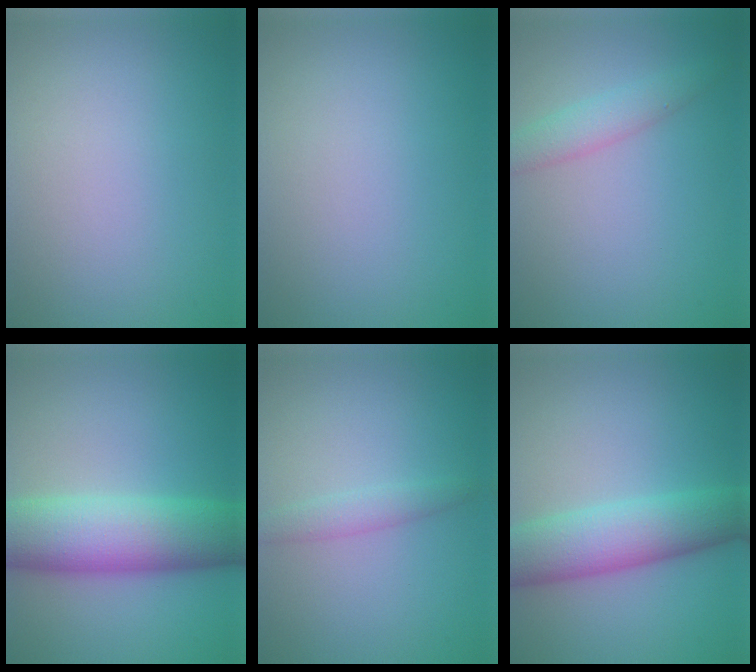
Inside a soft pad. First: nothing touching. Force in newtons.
{"total": 0.0}
{"total": 2.4, "press": 2.4, "slide": 0.1}
{"total": 9.4, "press": 9.4, "slide": 0.3}
{"total": 1.6, "press": 1.6, "slide": 0.0}
{"total": 6.3, "press": 6.3, "slide": 0.2}